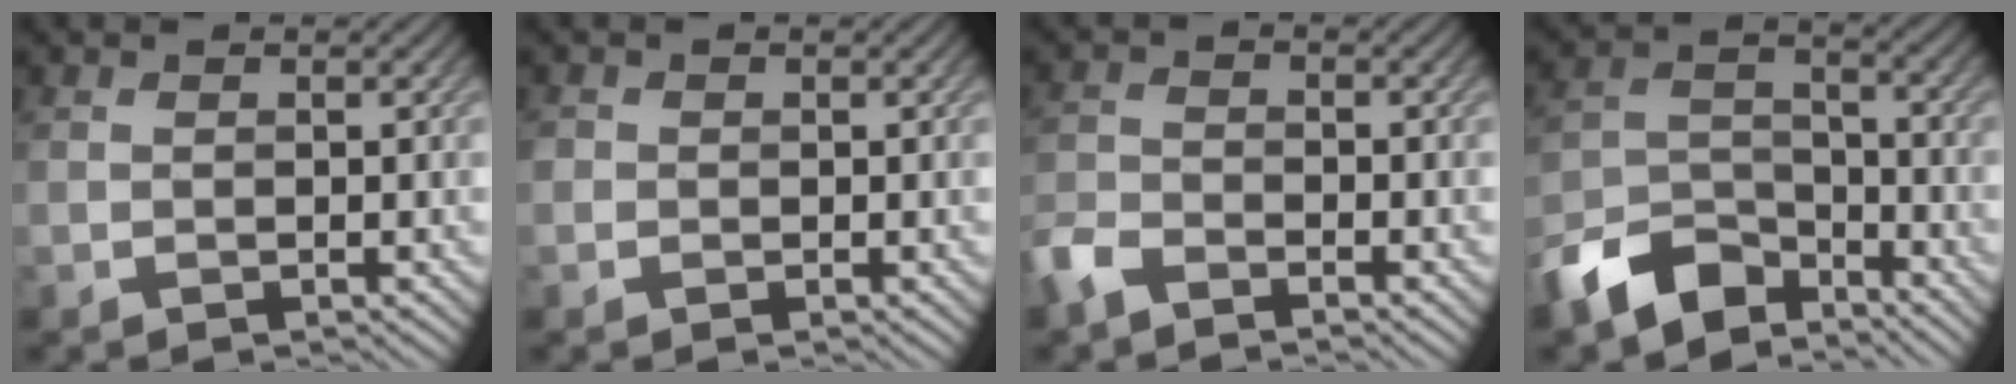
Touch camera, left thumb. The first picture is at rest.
{"total": 0.9, "force": [-0.1, 0.9, 0.1], "torque": [0.002, -0.003, -0.005]}
{"total": 3.9, "force": [-3.2, 1.4, 1.8], "torque": [-0.043, -0.006, -0.079]}
{"total": 9.8, "force": [-7.4, 4.7, 4.3], "torque": [-0.091, -0.008, -0.155]}